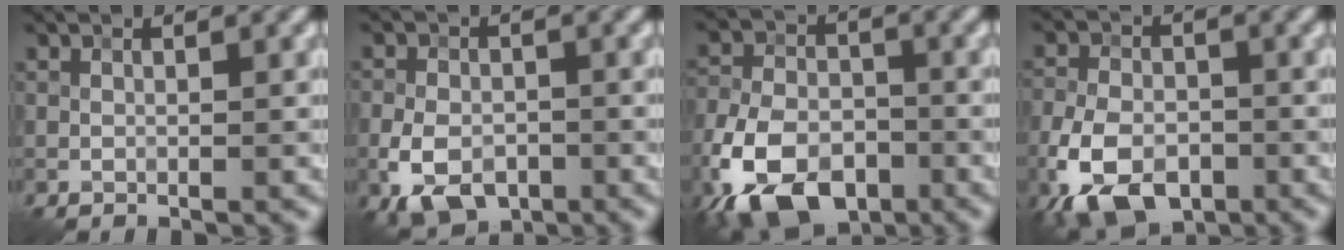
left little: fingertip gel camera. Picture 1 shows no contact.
{"total": 5.7, "force": [-2.4, 3.6, 3.8], "torque": [-0.075, -0.009, -0.048]}
{"total": 10.6, "force": [-6.0, 5.9, 6.5], "torque": [-0.145, -0.015, -0.119]}
{"total": 8.3, "force": [-4.3, 4.6, 5.4], "torque": [-0.117, -0.012, -0.087]}